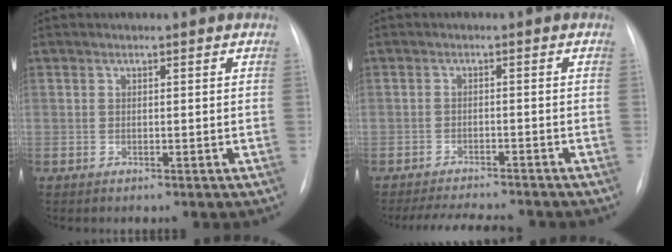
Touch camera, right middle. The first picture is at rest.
{"total": 8.6, "force": [-7.9, 1.0, 3.1], "torque": [-0.048, -0.006, -0.113]}